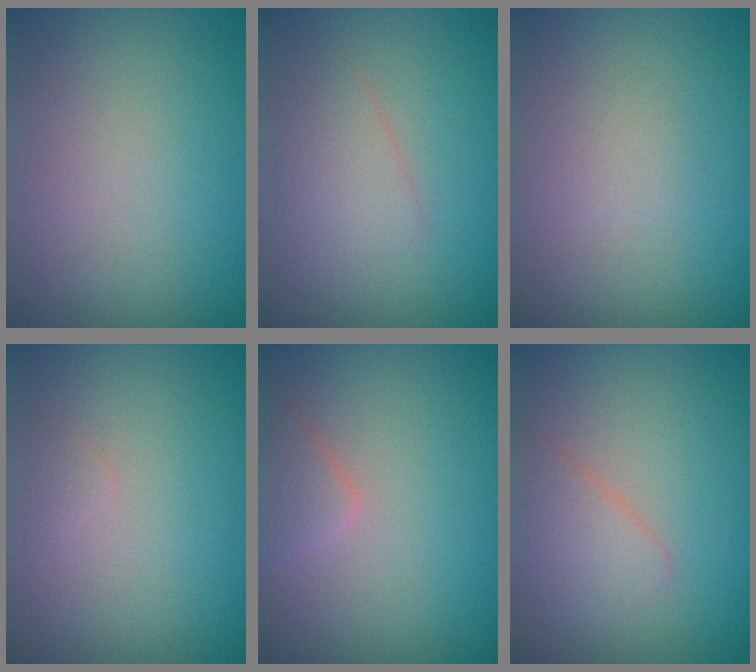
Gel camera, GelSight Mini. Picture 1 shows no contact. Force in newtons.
{"total": 2.1, "press": 2.1, "slide": 0.0}
{"total": 0.7, "press": 0.7, "slide": 0.0}
{"total": 0.6, "press": 0.6, "slide": 0.0}
{"total": 1.9, "press": 1.9, "slide": 0.0}
{"total": 2.1, "press": 2.1, "slide": 0.1}